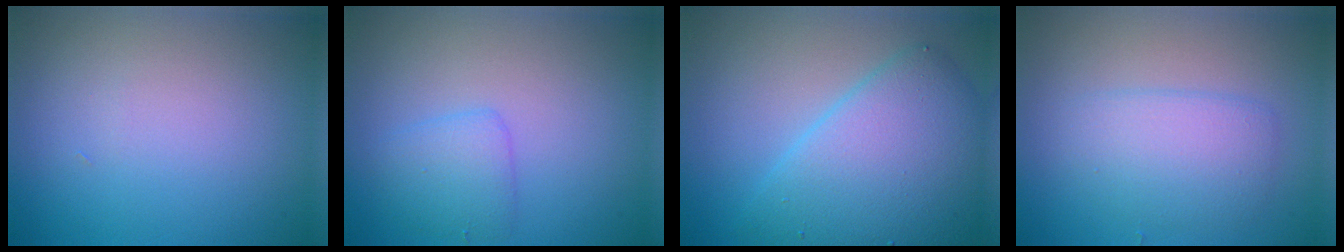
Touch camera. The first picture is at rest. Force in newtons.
{"total": 2.2, "press": 2.2, "slide": 0.2}
{"total": 7.9, "press": 7.9, "slide": 0.4}
{"total": 2.3, "press": 2.3, "slide": 0.1}